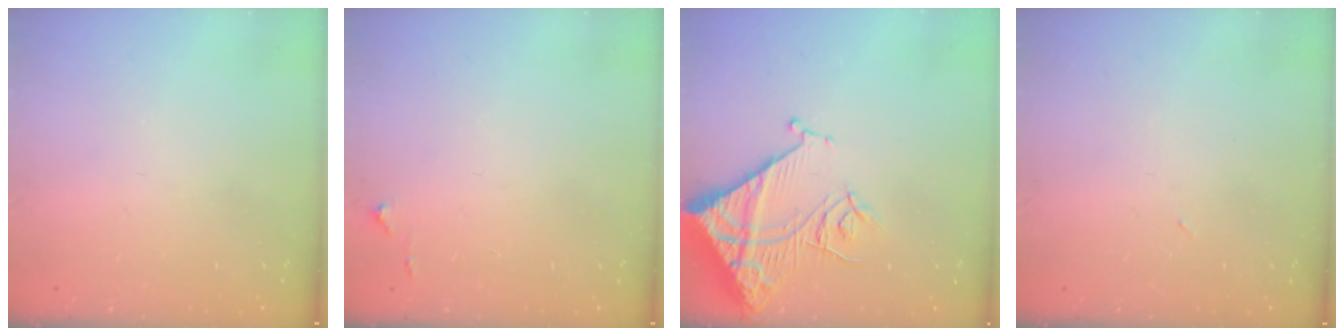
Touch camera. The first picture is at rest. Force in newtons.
{"total": 4.3, "press": 4.2, "slide": 0.7}
{"total": 14.6, "press": 14.5, "slide": 1.6}
{"total": 2.4, "press": 2.3, "slide": 0.8}